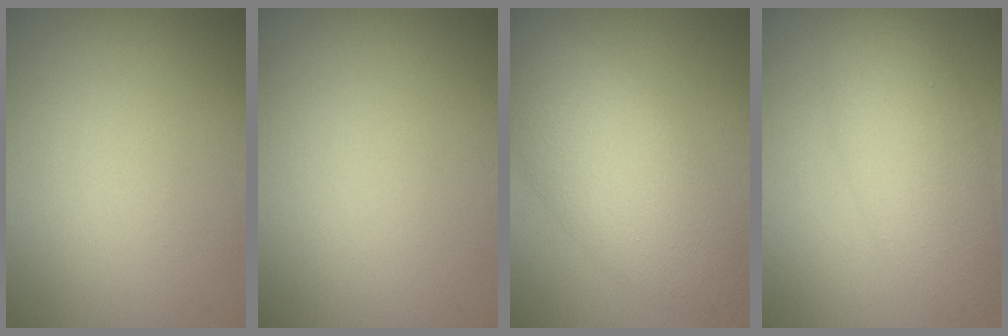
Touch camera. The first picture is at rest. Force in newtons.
{"total": 0.0}
{"total": 7.0, "press": 7.0, "slide": 0.5}
{"total": 5.3, "press": 5.3, "slide": 0.1}